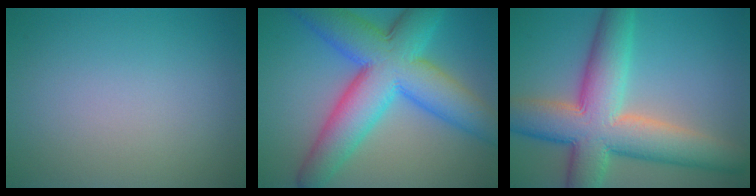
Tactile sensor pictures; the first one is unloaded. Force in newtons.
{"total": 11.9, "press": 11.9, "slide": 0.2}
{"total": 11.1, "press": 11.1, "slide": 0.5}